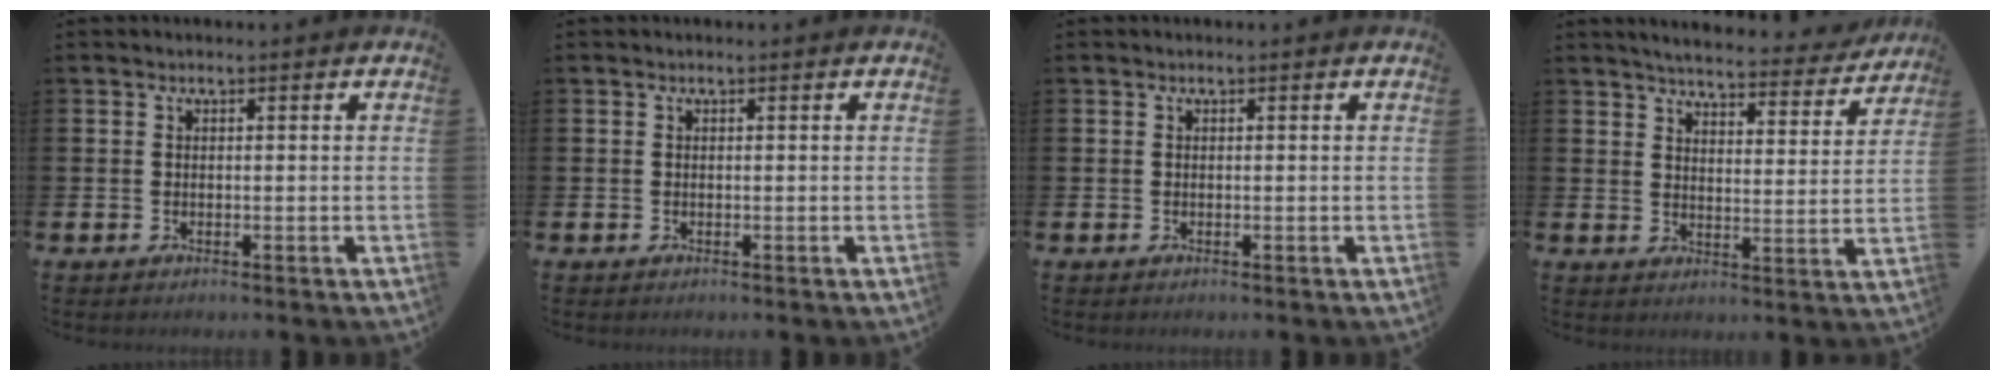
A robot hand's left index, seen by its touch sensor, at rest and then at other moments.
{"total": 0.0}
{"total": 0.0}
{"total": 4.9, "force": [4.7, 0.7, 1.2], "torque": [-0.026, -0.037, 0.075]}